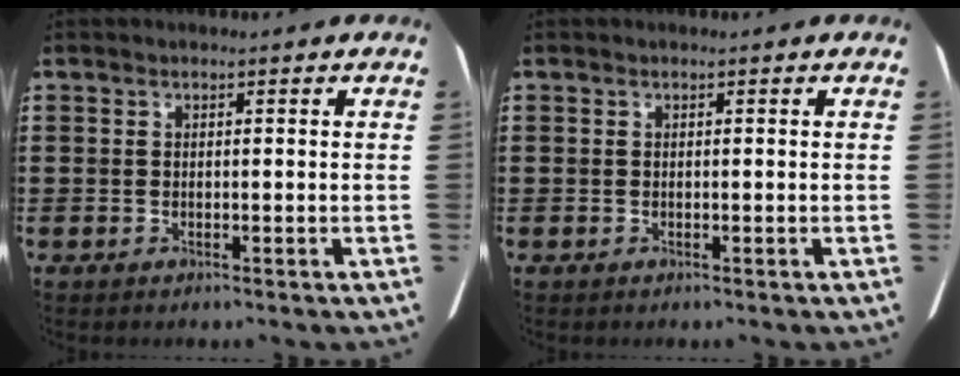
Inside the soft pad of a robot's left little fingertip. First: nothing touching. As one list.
[{"total": 0.0}]